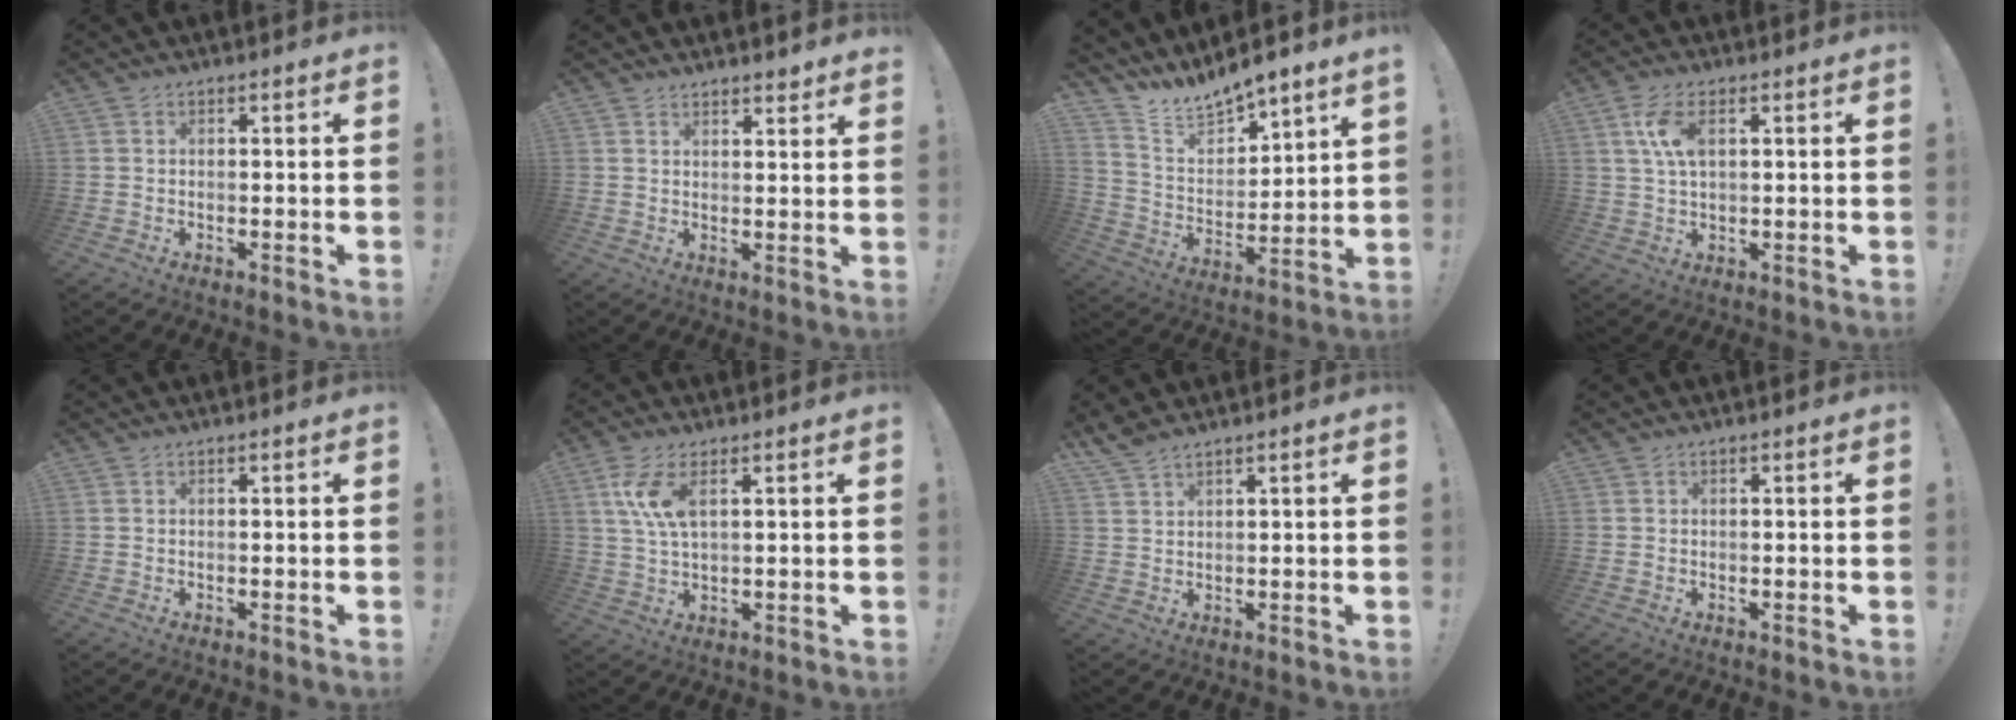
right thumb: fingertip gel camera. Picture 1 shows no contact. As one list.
[{"total": 2.8, "force": [2.7, 0.3, 0.6], "torque": [0.005, -0.024, 0.045]}, {"total": 8.9, "force": [8.9, 0.6, 0.2], "torque": [-0.029, -0.095, 0.161]}, {"total": 7.2, "force": [2.2, 3.5, 5.9], "torque": [-0.123, 0.000, 0.036]}, {"total": 0.0}, {"total": 8.1, "force": [2.9, 3.1, 6.9], "torque": [-0.141, -0.007, 0.050]}, {"total": 3.4, "force": [3.1, 0.4, 1.4], "torque": [-0.035, -0.017, 0.058]}, {"total": 0.0}]